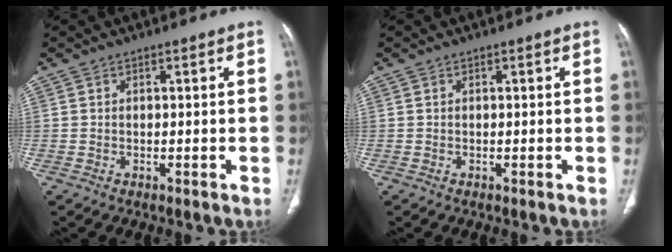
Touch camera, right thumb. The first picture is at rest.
{"total": 0.0}